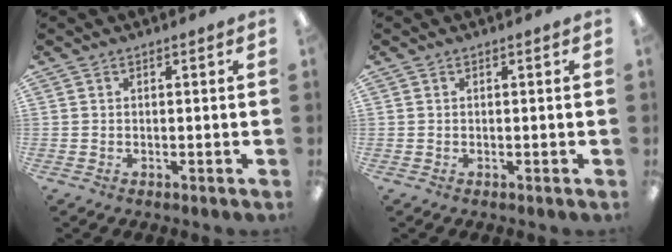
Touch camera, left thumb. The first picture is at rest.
{"total": 0.0}